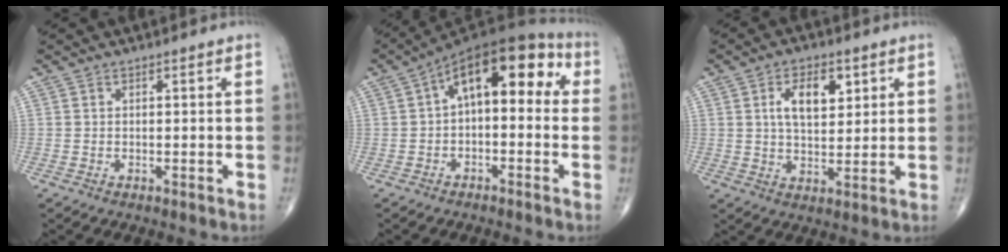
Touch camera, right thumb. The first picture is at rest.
{"total": 14.2, "force": [2.1, 7.4, 12.0], "torque": [-0.146, 0.048, 0.017]}
{"total": 8.4, "force": [2.9, 4.5, 6.5], "torque": [-0.085, -0.010, 0.051]}